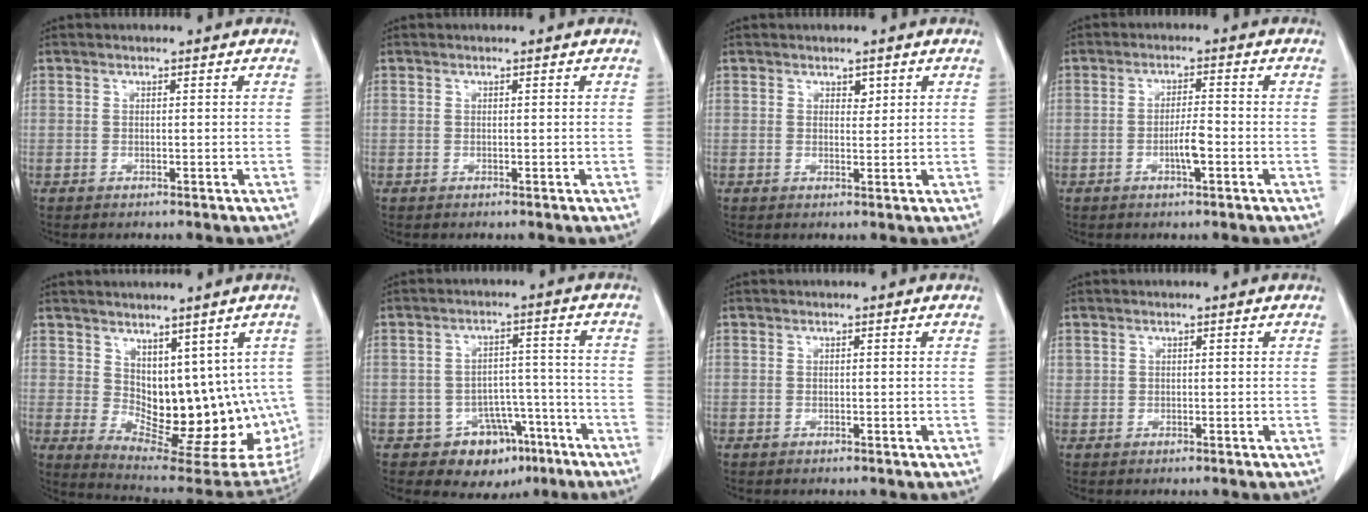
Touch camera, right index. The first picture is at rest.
{"total": 0.0}
{"total": 1.4, "force": [0.8, 0.8, 0.8], "torque": [-0.007, -0.004, 0.011]}
{"total": 3.5, "force": [-1.2, 0.4, 3.3], "torque": [-0.059, 0.000, -0.022]}
{"total": 14.7, "force": [2.9, 8.5, 11.6], "torque": [-0.147, -0.010, 0.069]}
{"total": 7.6, "force": [-4.2, 5.9, 2.1], "torque": [-0.012, 0.029, -0.048]}
{"total": 0.0}
{"total": 0.6, "force": [0.3, 0.5, 0.0], "torque": [0.010, 0.005, 0.004]}